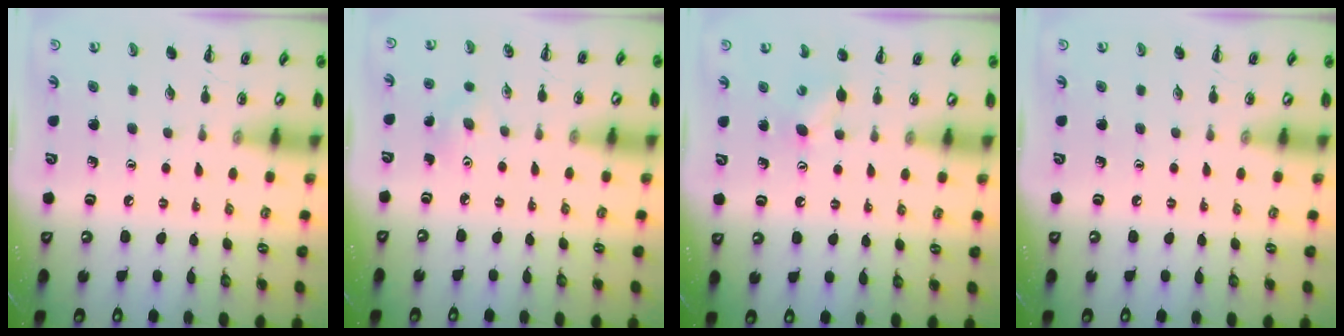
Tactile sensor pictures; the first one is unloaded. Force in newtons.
{"total": 3.8, "press": 3.7, "slide": 0.8}
{"total": 4.2, "press": 4.1, "slide": 1.1}
{"total": 0.0}